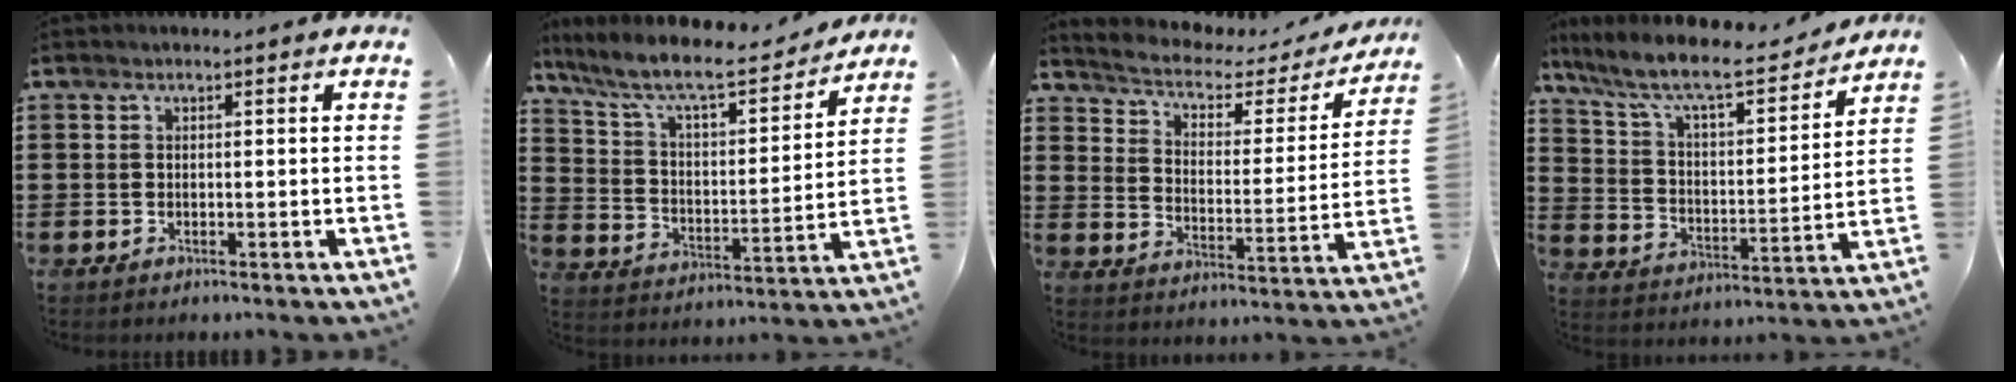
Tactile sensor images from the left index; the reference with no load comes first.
{"total": 9.6, "force": [8.2, 1.2, 4.8], "torque": [-0.127, -0.048, 0.136]}
{"total": 3.5, "force": [2.5, 1.6, 1.8], "torque": [-0.053, -0.017, 0.033]}
{"total": 9.5, "force": [8.1, 1.1, 4.9], "torque": [-0.129, -0.049, 0.134]}